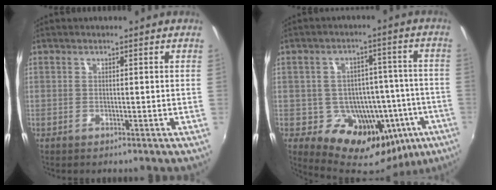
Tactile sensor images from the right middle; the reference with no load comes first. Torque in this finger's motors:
{"motor_torque": [1.42, -0.73, 0.19, 0.05]}